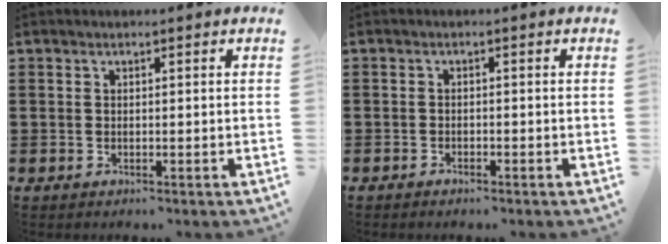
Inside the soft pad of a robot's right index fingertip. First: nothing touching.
{"total": 0.9, "force": [-0.8, 0.3, -0.1], "torque": [-0.002, 0.003, -0.017]}